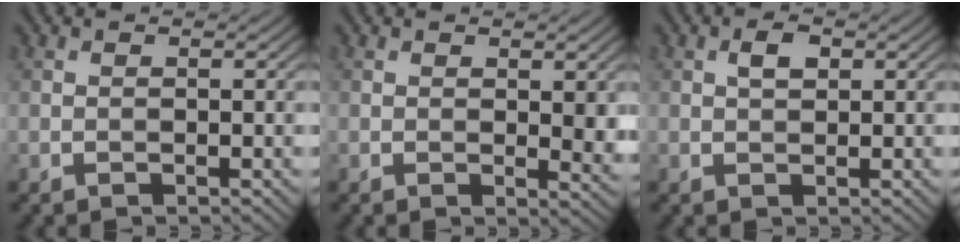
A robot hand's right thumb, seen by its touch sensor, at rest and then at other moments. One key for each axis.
{"total": 2.9, "fx": 0.9, "fy": 1.1, "fz": 2.6, "tx": -0.038, "ty": -0.006, "tz": 0.018}
{"total": 2.1, "fx": 0.7, "fy": 1.1, "fz": 1.6, "tx": -0.030, "ty": 0.004, "tz": 0.011}